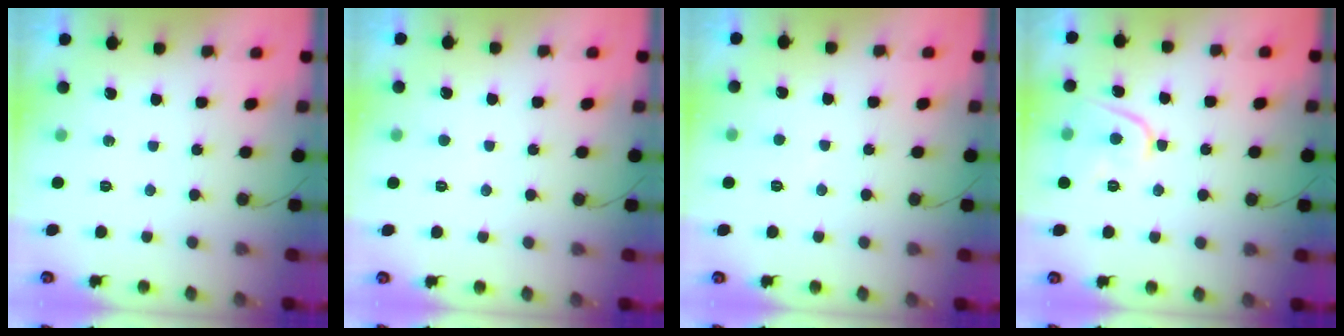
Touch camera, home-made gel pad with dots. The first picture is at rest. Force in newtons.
{"total": 3.8, "press": 3.8, "slide": 0.4}
{"total": 1.4, "press": 1.3, "slide": 0.1}
{"total": 9.0, "press": 8.9, "slide": 1.0}